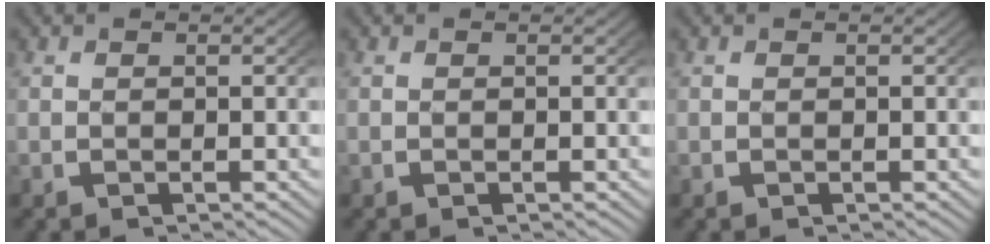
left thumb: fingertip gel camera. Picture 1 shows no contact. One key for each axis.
{"total": 0.0}
{"total": 0.0}